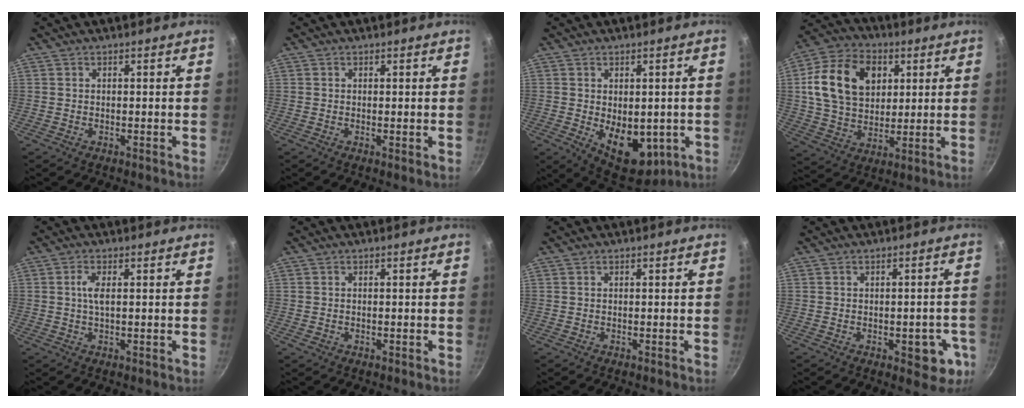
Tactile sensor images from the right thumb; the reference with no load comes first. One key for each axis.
{"total": 0.5, "fx": 0.1, "fy": 0.2, "fz": 0.5, "tx": -0.008, "ty": -0.004, "tz": -0.001}
{"total": 12.0, "fx": -1.9, "fy": 7.5, "fz": 9.2, "tx": -0.095, "ty": -0.020, "tz": -0.007}
{"total": 18.3, "fx": 4.8, "fy": 13.3, "fz": 11.6, "tx": -0.188, "ty": 0.000, "tz": 0.079}
{"total": 2.9, "fx": 0.5, "fy": 0.9, "fz": 2.7, "tx": -0.059, "ty": 0.003, "tz": 0.008}
{"total": 0.6, "fx": -0.1, "fy": 0.4, "fz": 0.3, "tx": -0.002, "ty": 0.001, "tz": -0.003}
{"total": 0.0}
{"total": 6.9, "fx": -2.4, "fy": 3.8, "fz": 5.3, "tx": -0.030, "ty": 0.011, "tz": -0.026}